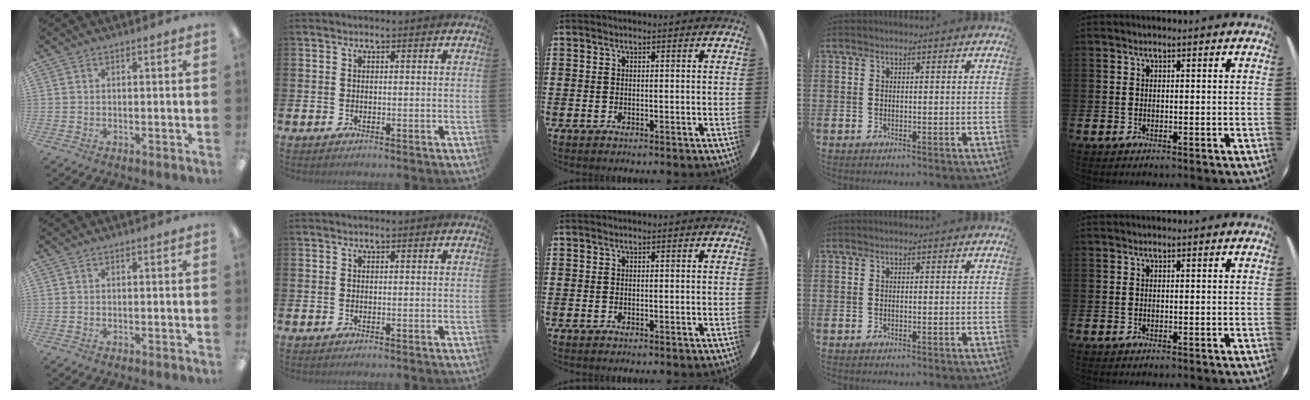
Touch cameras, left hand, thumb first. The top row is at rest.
{}